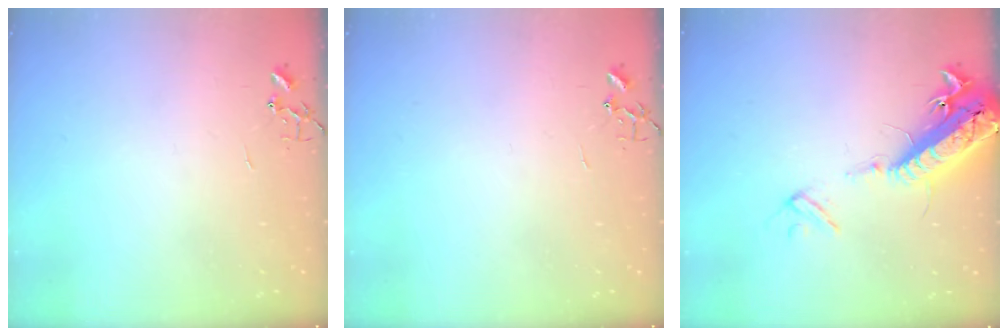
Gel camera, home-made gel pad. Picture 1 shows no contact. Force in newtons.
{"total": 0.0}
{"total": 17.7, "press": 17.2, "slide": 4.3}